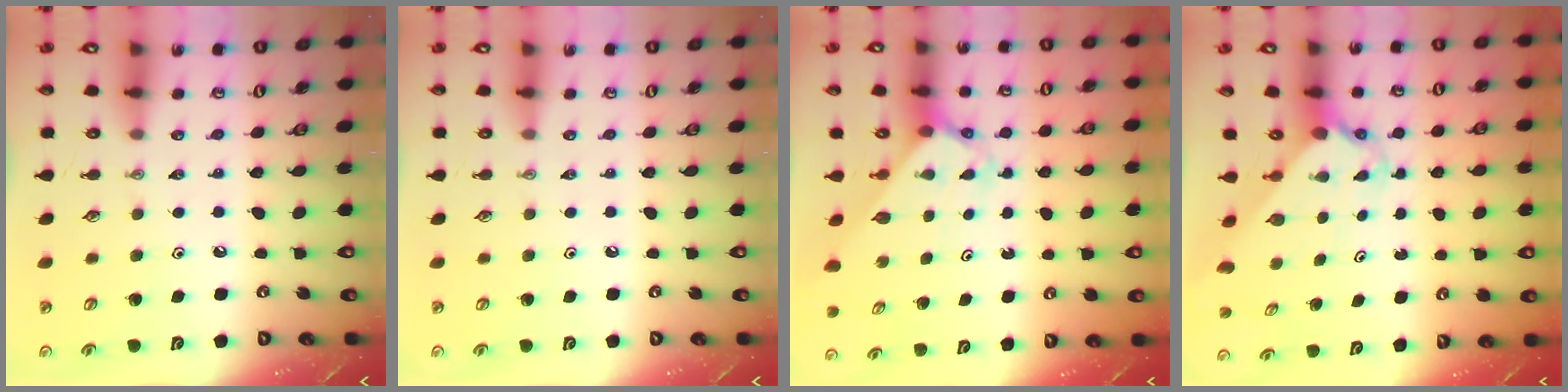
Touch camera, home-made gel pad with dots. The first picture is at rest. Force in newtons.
{"total": 0.0}
{"total": 2.7, "press": 2.7, "slide": 0.2}
{"total": 2.3, "press": 2.3, "slide": 0.2}